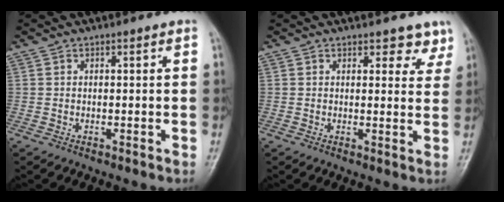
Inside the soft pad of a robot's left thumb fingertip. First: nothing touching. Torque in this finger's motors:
{"motor_torque": [-0.09, 0.17, -0.23, -0.12, 0.05]}